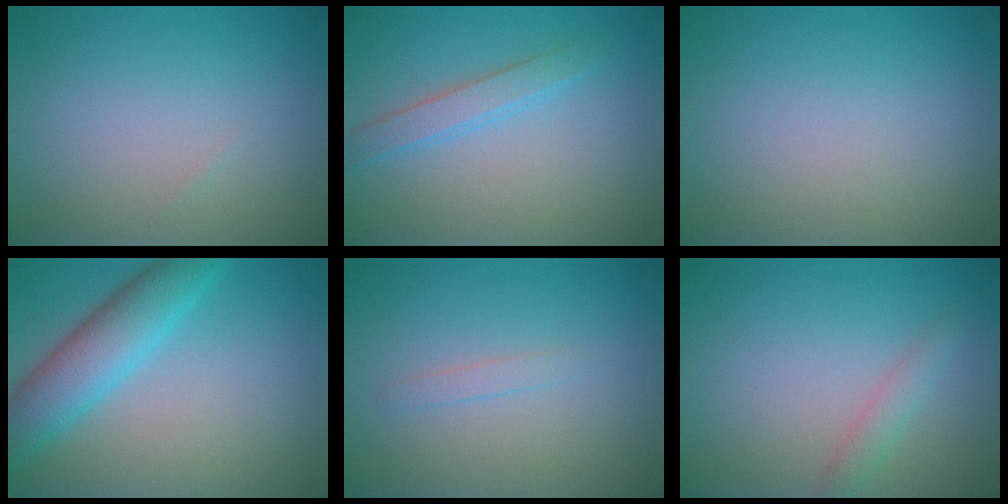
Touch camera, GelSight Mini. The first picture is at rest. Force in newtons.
{"total": 2.1, "press": 2.1, "slide": 0.1}
{"total": 0.0}
{"total": 5.6, "press": 5.6, "slide": 0.2}
{"total": 0.8, "press": 0.8, "slide": 0.0}
{"total": 1.5, "press": 1.5, "slide": 0.1}